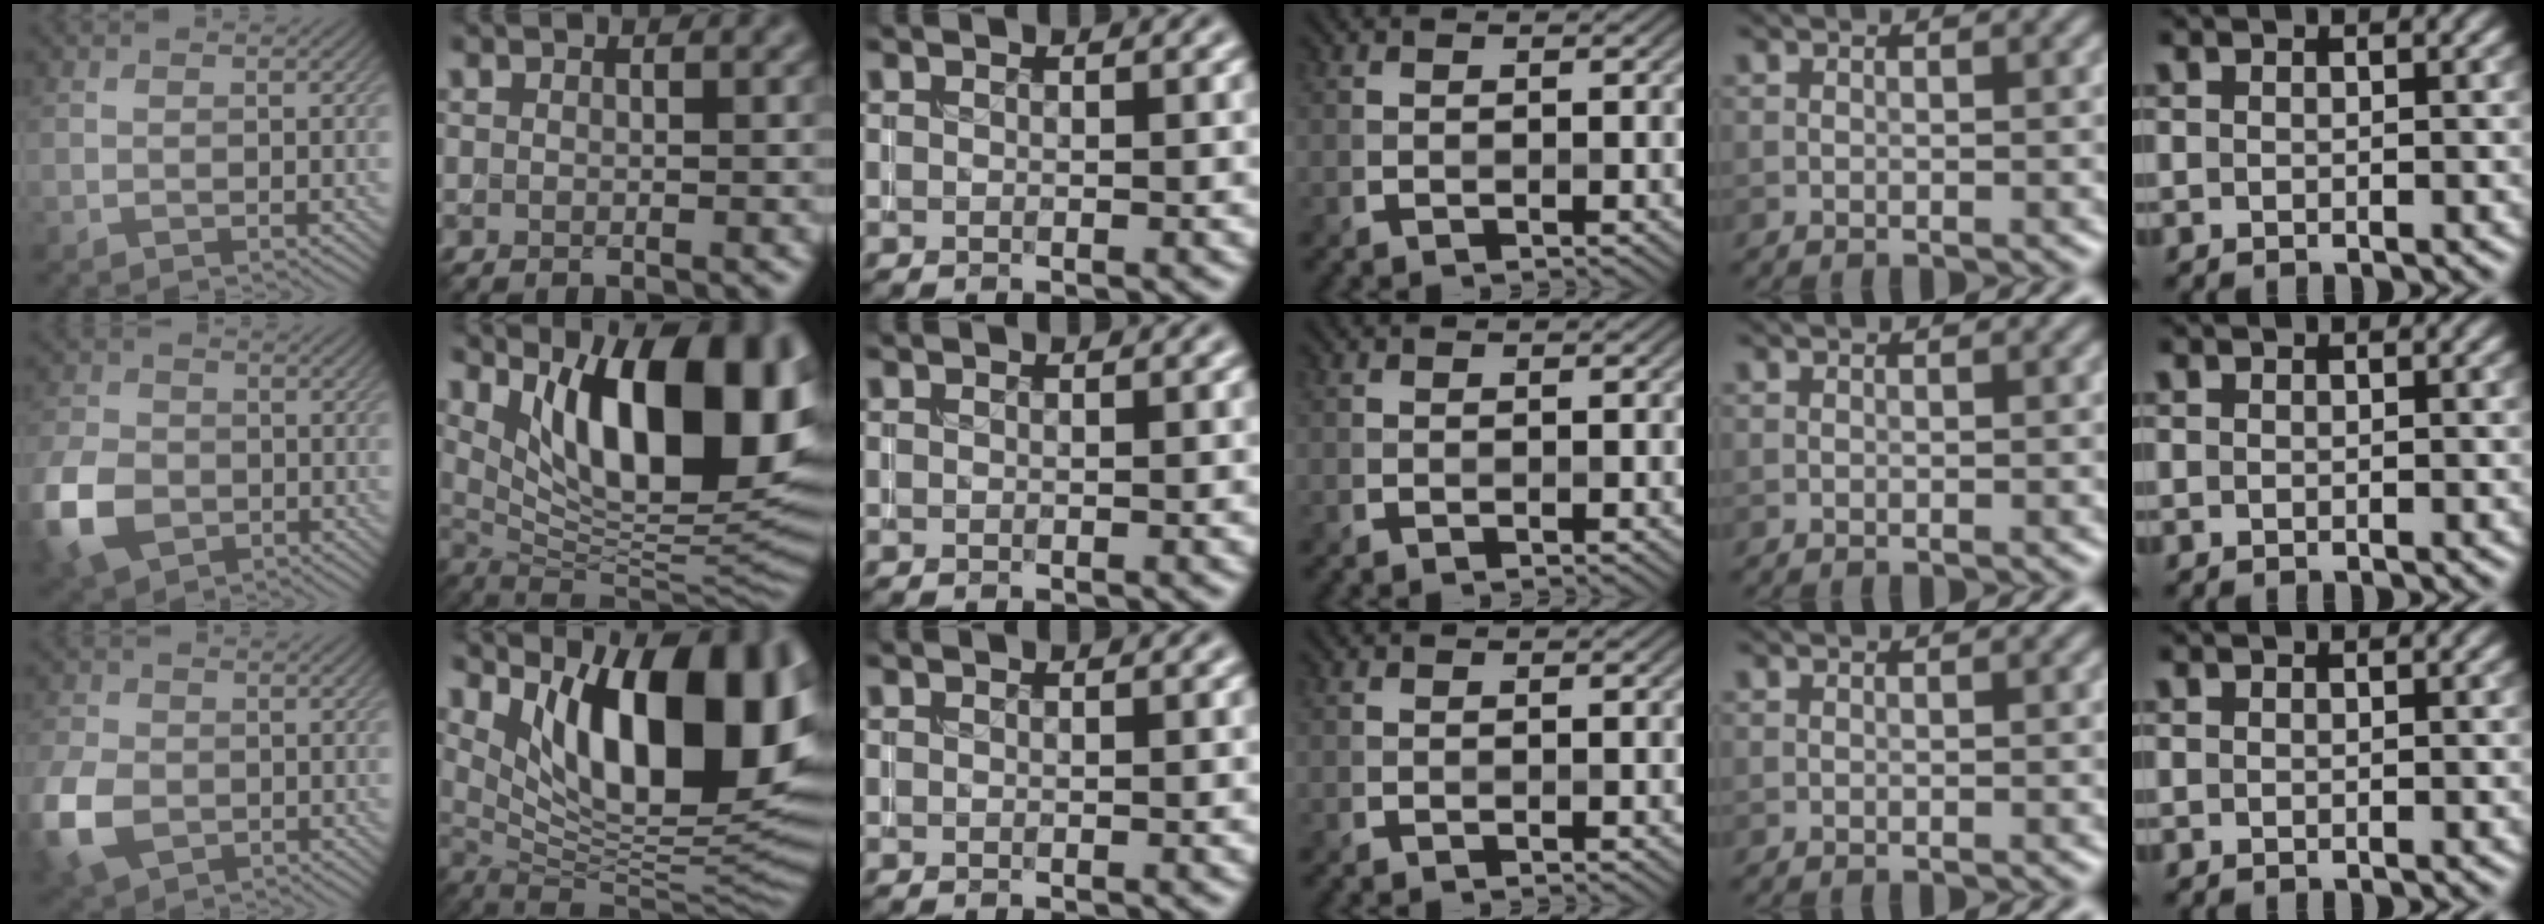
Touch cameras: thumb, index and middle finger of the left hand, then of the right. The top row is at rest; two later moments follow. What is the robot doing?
{"motion": "insert", "object": "coin"}